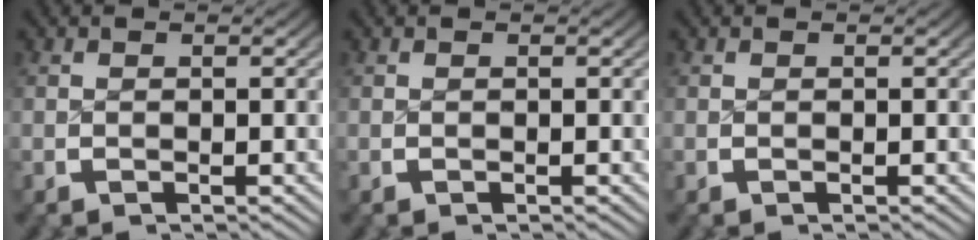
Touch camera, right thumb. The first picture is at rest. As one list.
[{"total": 0.0}, {"total": 0.0}]